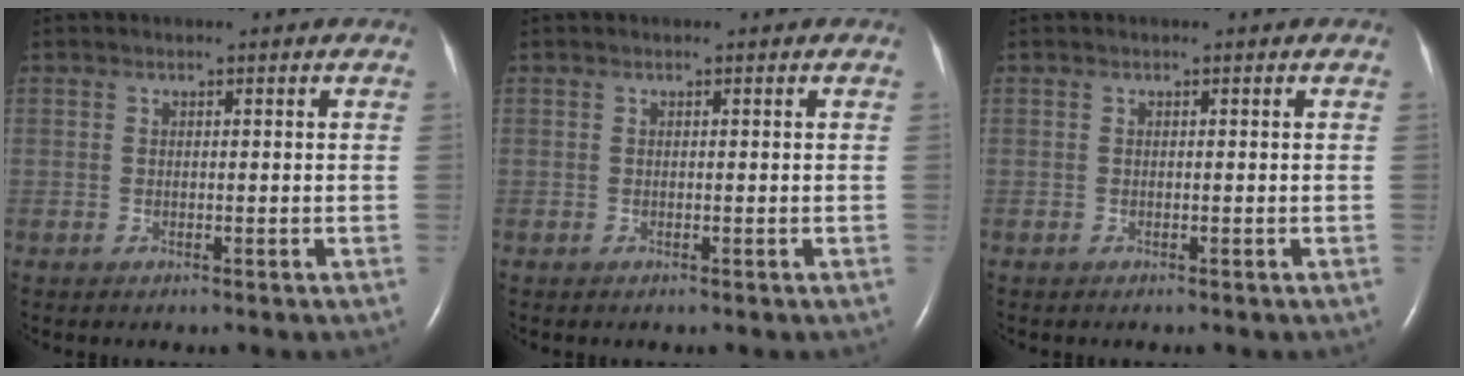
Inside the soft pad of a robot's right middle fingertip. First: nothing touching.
{"total": 0.0}
{"total": 0.0}